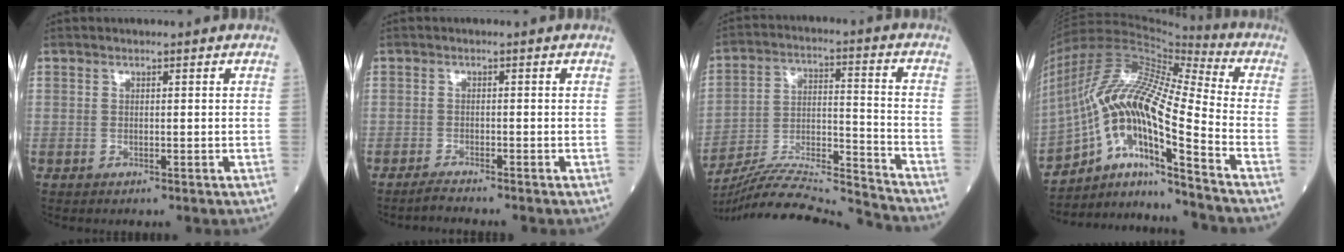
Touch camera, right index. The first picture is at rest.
{"total": 3.1, "force": [-2.9, -1.0, 0.6], "torque": [-0.023, -0.019, -0.054]}
{"total": 18.0, "force": [-17.5, -1.7, 4.1], "torque": [-0.087, 0.013, -0.289]}
{"total": 18.4, "force": [-10.2, 1.3, 15.2], "torque": [-0.315, 0.001, -0.182]}